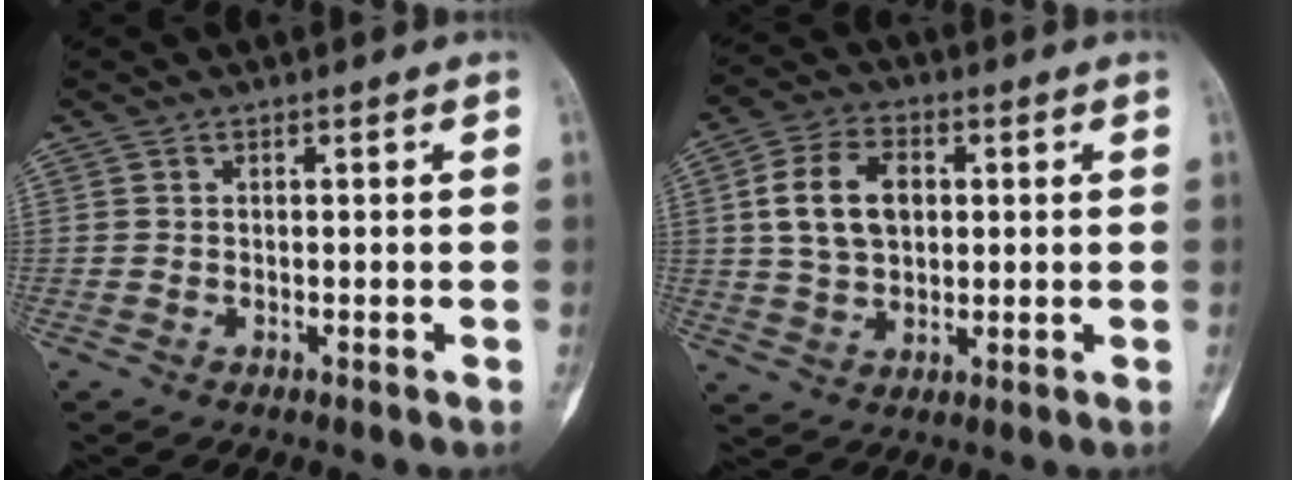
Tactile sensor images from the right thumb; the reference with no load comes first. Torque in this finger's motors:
{"motor_torque": [-0.70, 1.17, 0.38, -0.29, 0.09]}